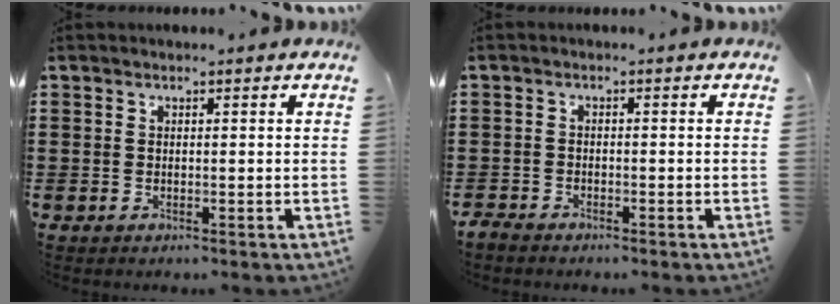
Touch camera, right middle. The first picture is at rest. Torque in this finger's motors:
{"motor_torque": [0.11, 0.21, -0.06, -0.01]}